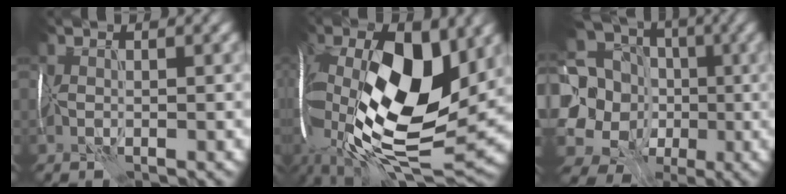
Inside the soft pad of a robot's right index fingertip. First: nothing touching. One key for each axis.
{"total": 18.2, "fx": 0.1, "fy": 9.1, "fz": 15.7, "tx": -0.325, "ty": -0.010, "tz": 0.003}
{"total": 17.9, "fx": -0.8, "fy": 16.2, "fz": 7.6, "tx": -0.168, "ty": 0.021, "tz": -0.053}